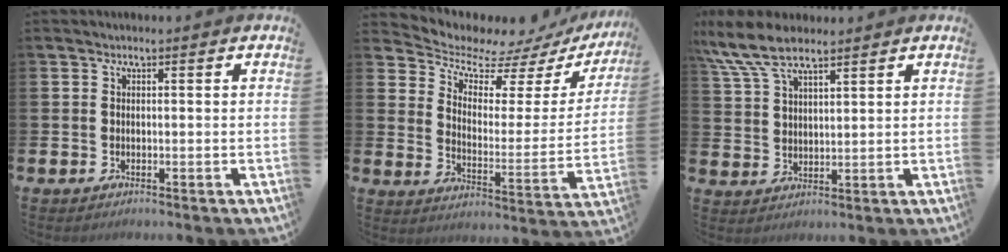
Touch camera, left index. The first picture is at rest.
{"total": 7.0, "force": [6.3, 2.4, 1.6], "torque": [-0.066, -0.058, 0.107]}
{"total": 8.5, "force": [7.0, 2.5, 4.2], "torque": [-0.099, -0.015, 0.129]}